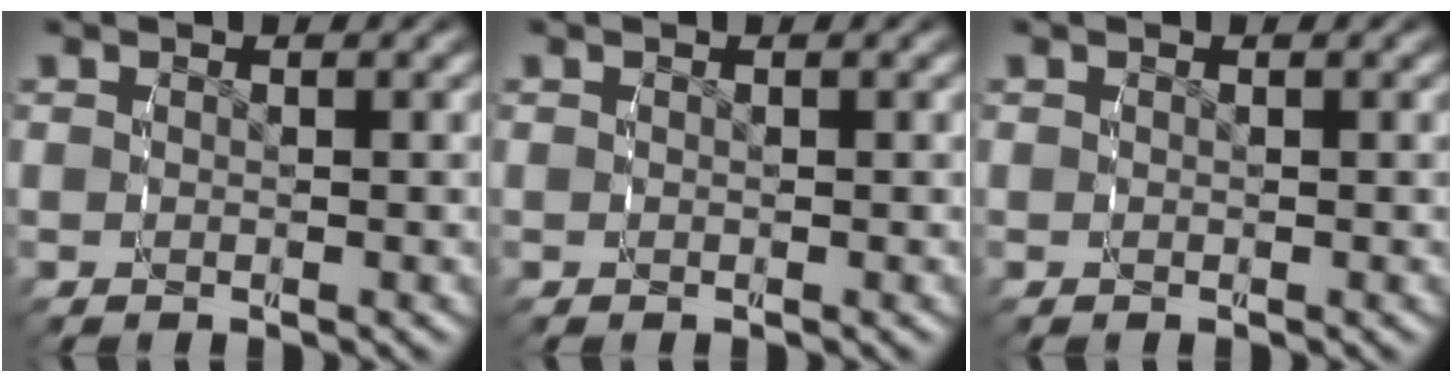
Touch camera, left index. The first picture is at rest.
{"total": 0.0}
{"total": 0.0}